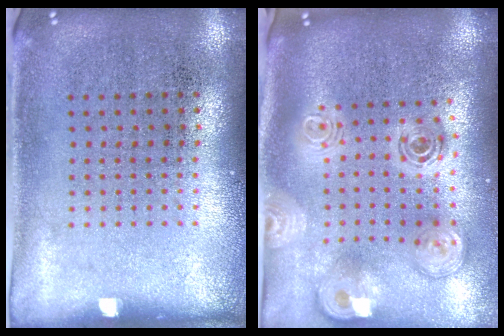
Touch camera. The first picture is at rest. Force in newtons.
{"total": 2.8, "press": 2.0, "slide": 2.0}